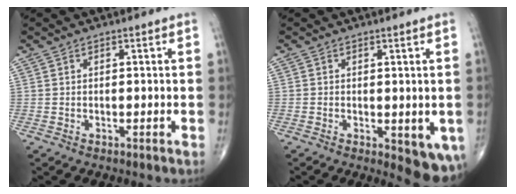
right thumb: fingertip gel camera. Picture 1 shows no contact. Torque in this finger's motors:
{"motor_torque": [0.35, 0.48, -0.05, -0.07, -0.03]}